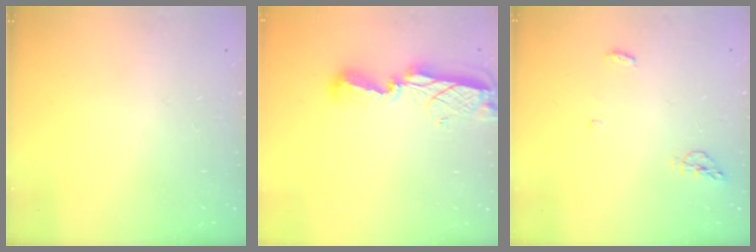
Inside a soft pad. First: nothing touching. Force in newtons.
{"total": 8.5, "press": 8.4, "slide": 1.2}
{"total": 4.1, "press": 3.9, "slide": 1.3}